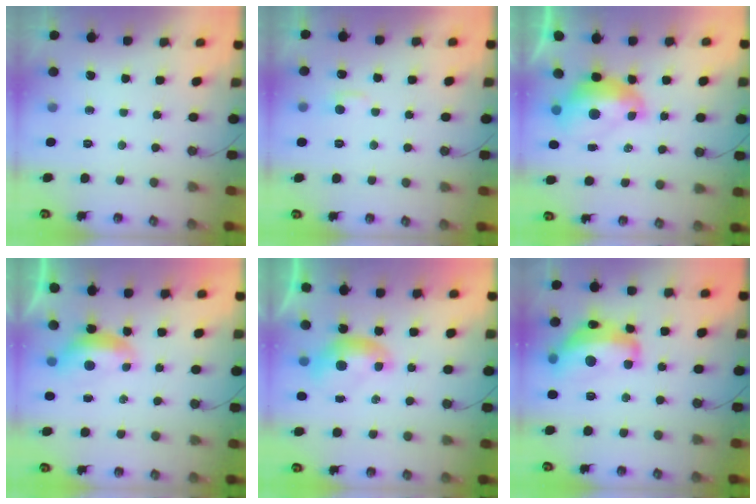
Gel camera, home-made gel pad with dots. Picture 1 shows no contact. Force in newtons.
{"total": 2.8, "press": 2.7, "slide": 0.5}
{"total": 2.7, "press": 2.7, "slide": 0.7}
{"total": 1.7, "press": 1.6, "slide": 0.7}
{"total": 0.0}
{"total": 12.8, "press": 12.7, "slide": 1.0}